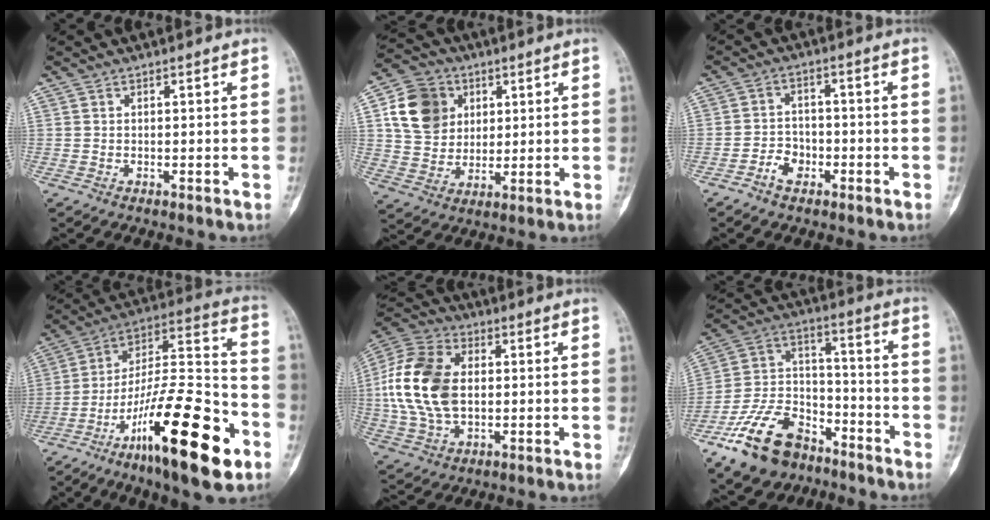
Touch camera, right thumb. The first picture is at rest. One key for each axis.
{"total": 12.8, "fx": 3.9, "fy": 10.5, "fz": 6.2, "tx": -0.090, "ty": -0.003, "tz": 0.071}
{"total": 4.4, "fx": -2.6, "fy": 3.1, "fz": 1.7, "tx": -0.011, "ty": 0.024, "tz": -0.050}
{"total": 27.3, "fx": -13.2, "fy": 7.5, "fz": 22.8, "tx": -0.364, "ty": 0.074, "tz": -0.214}
{"total": 17.8, "fx": 0.9, "fy": 11.6, "fz": 13.5, "tx": -0.268, "ty": 0.014, "tz": 0.018}
{"total": 17.7, "fx": -11.4, "fy": 10.1, "fz": 9.0, "tx": -0.149, "ty": 0.082, "tz": -0.205}